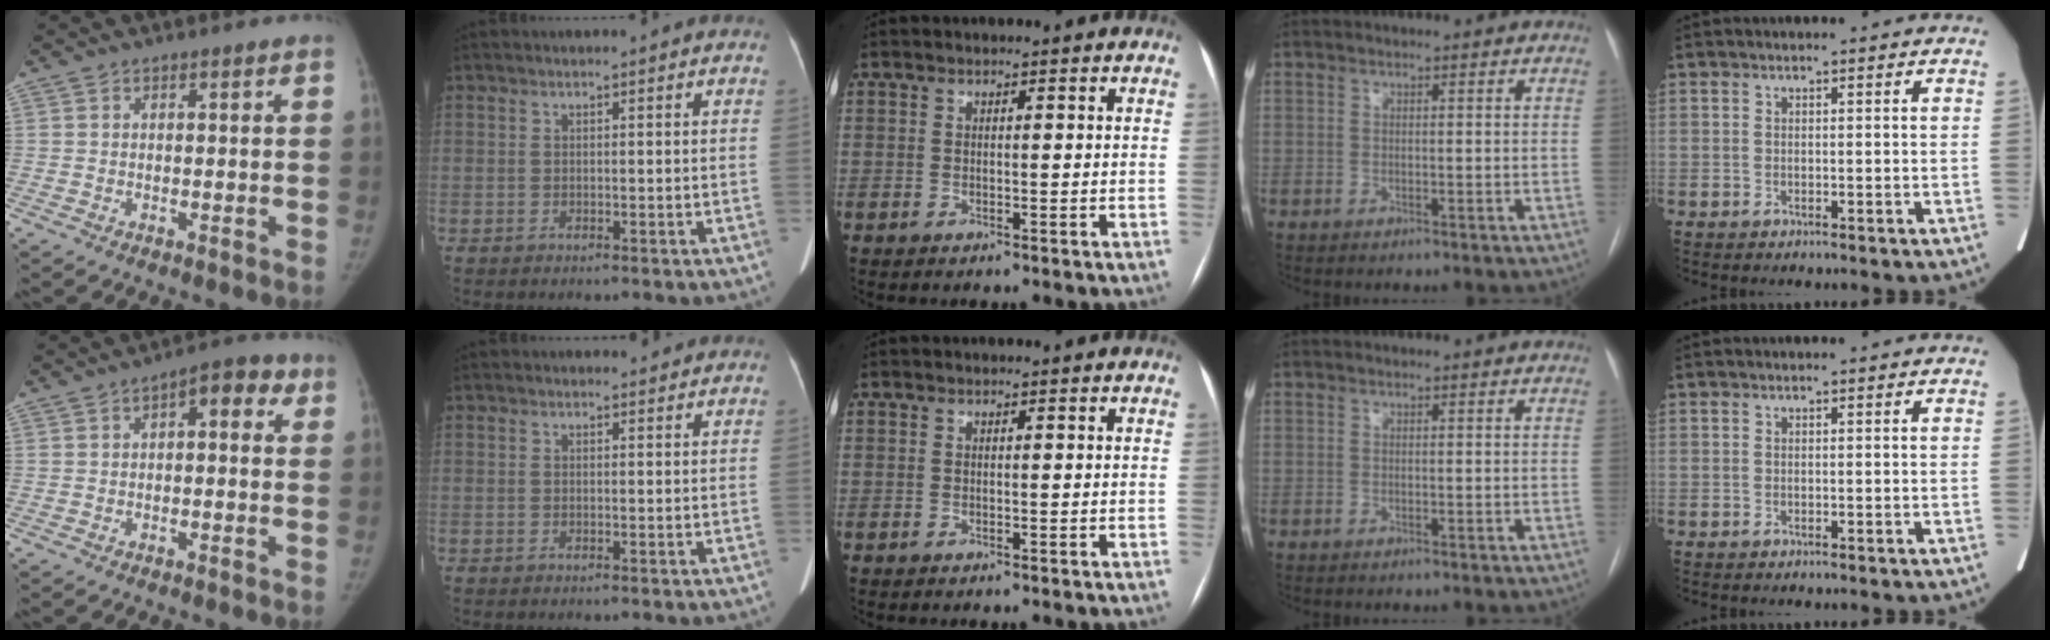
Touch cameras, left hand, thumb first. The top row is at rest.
{"thumb": {"total": 6.3, "force": [1.7, 3.1, 5.2], "torque": [-0.042, 0.022, 0.012]}, "index": {"total": 0.8, "force": [0.7, 0.3, -0.1], "torque": [-0.007, -0.003, 0.010]}}